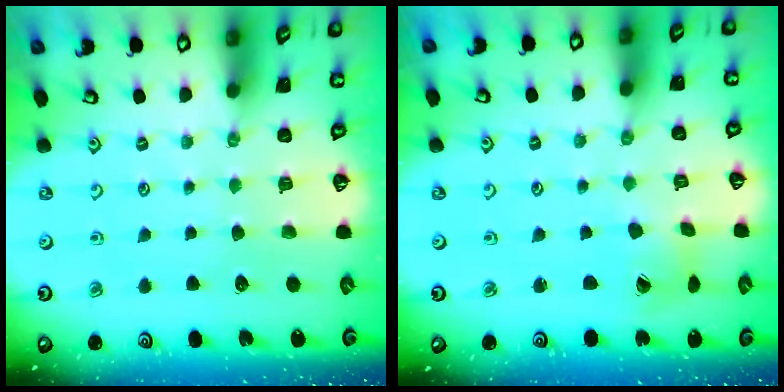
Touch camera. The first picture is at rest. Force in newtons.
{"total": 4.2, "press": 4.2, "slide": 0.5}